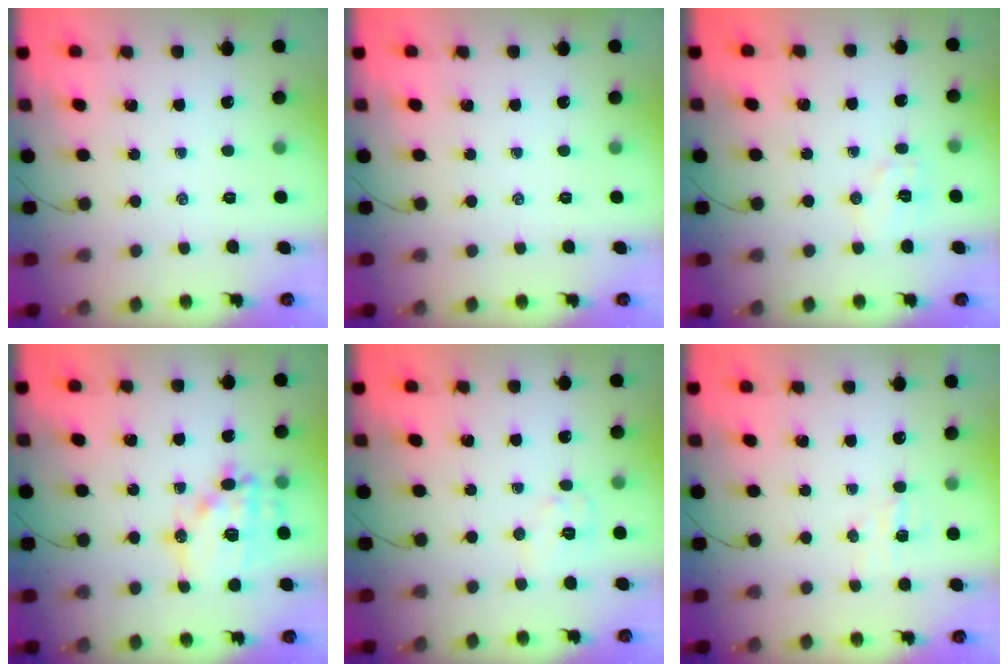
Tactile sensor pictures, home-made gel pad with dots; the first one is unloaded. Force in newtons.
{"total": 0.0}
{"total": 5.7, "press": 5.6, "slide": 1.2}
{"total": 15.9, "press": 15.6, "slide": 3.2}
{"total": 6.2, "press": 6.2, "slide": 0.6}
{"total": 3.7, "press": 3.5, "slide": 1.0}